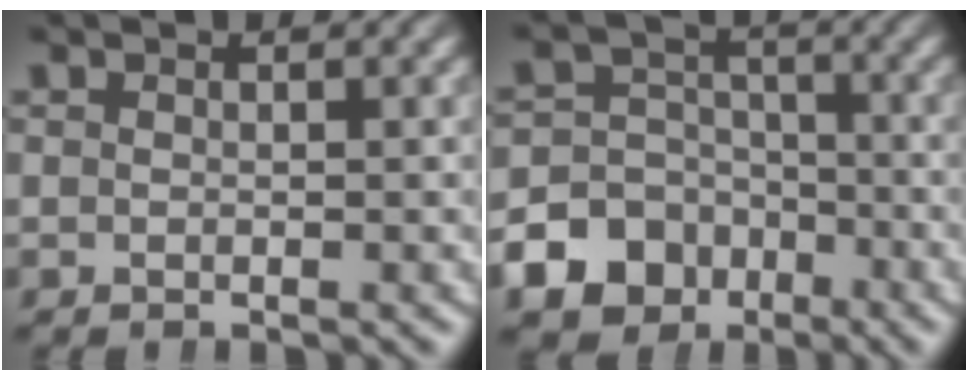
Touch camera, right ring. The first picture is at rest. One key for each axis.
{"total": 10.1, "fx": -5.1, "fy": 8.3, "fz": 2.9, "tx": -0.049, "ty": -0.034, "tz": -0.085}